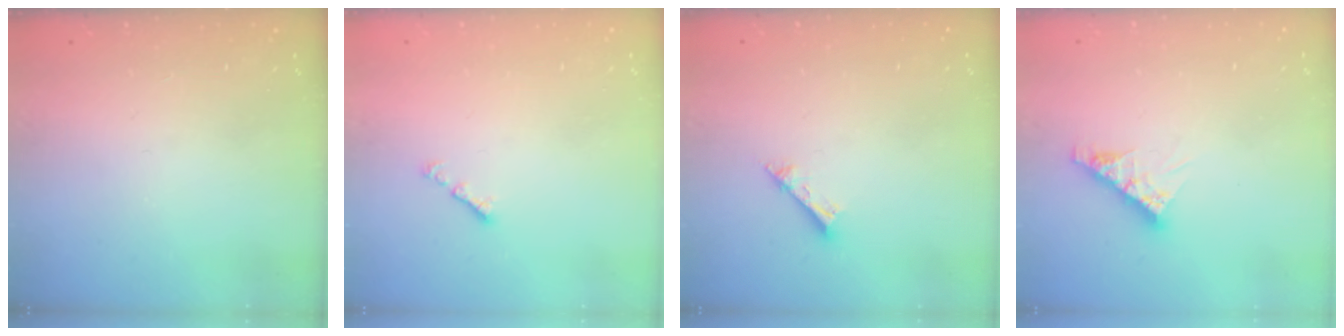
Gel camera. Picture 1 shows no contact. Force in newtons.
{"total": 1.3, "press": 1.2, "slide": 0.5}
{"total": 2.6, "press": 2.6, "slide": 0.1}
{"total": 8.0, "press": 8.0, "slide": 0.7}